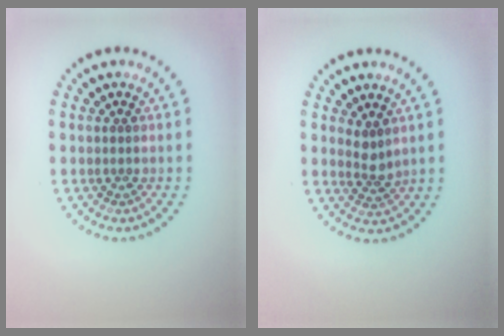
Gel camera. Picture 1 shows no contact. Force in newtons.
{"total": 1.7, "press": 1.4, "slide": 1.0}